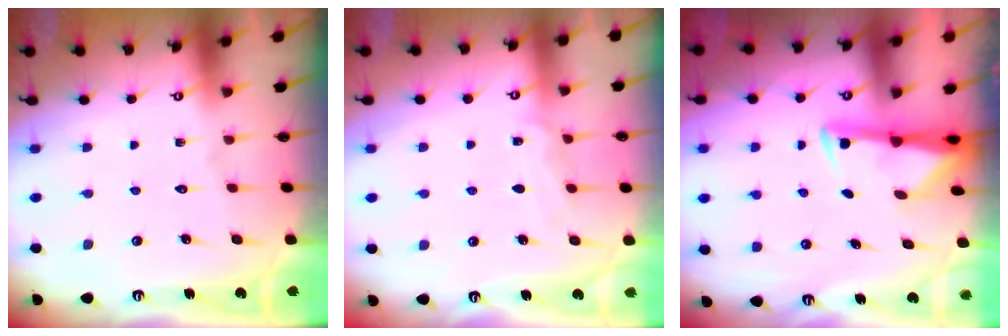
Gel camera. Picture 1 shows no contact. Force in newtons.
{"total": 5.7, "press": 5.7, "slide": 0.5}
{"total": 2.9, "press": 2.9, "slide": 0.5}